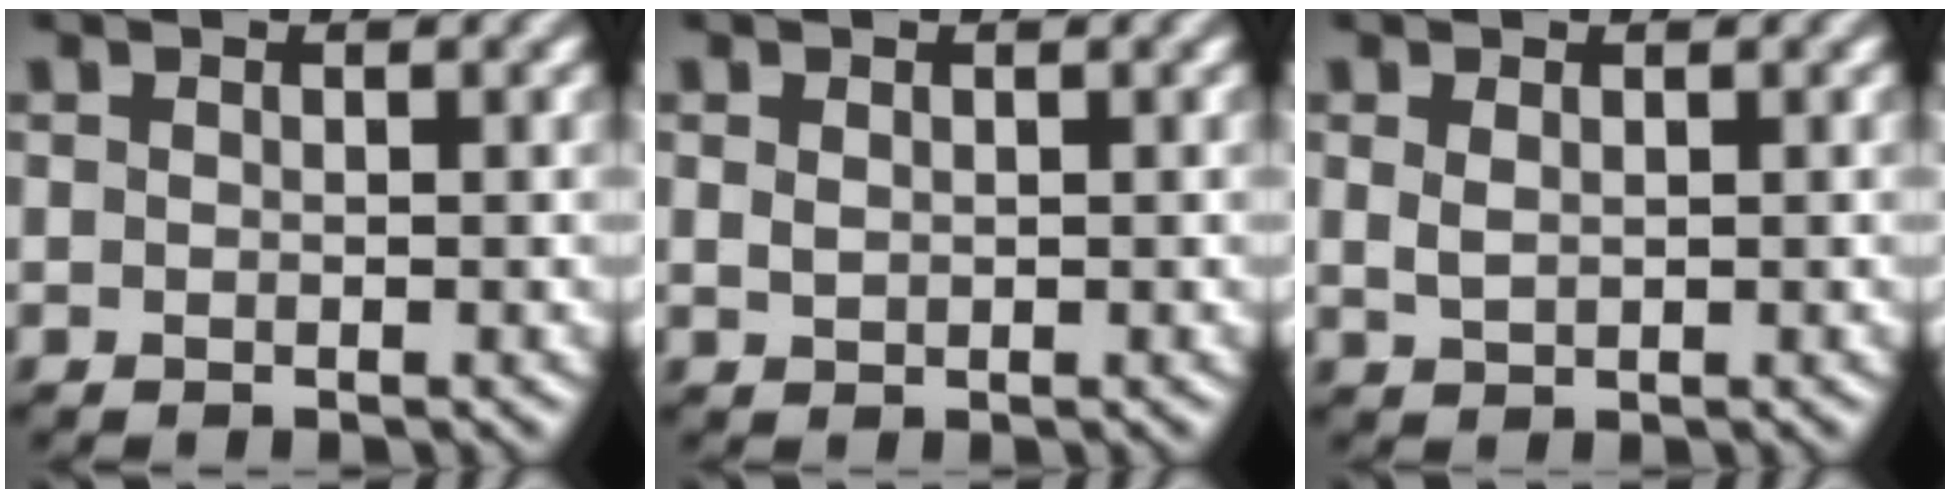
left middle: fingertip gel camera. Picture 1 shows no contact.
{"total": 0.8, "force": [0.3, 0.5, 0.4], "torque": [-0.013, -0.001, 0.008]}
{"total": 1.1, "force": [0.4, 0.6, 0.8], "torque": [-0.023, -0.002, 0.013]}